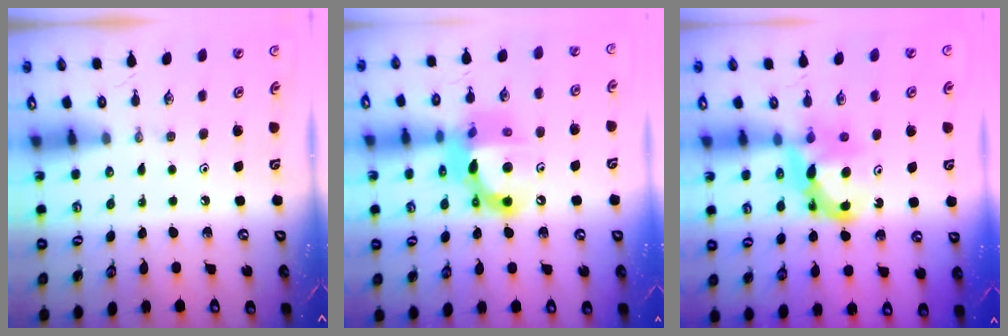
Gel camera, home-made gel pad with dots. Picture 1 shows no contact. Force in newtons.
{"total": 15.4, "press": 15.4, "slide": 1.2}
{"total": 8.8, "press": 8.8, "slide": 0.6}